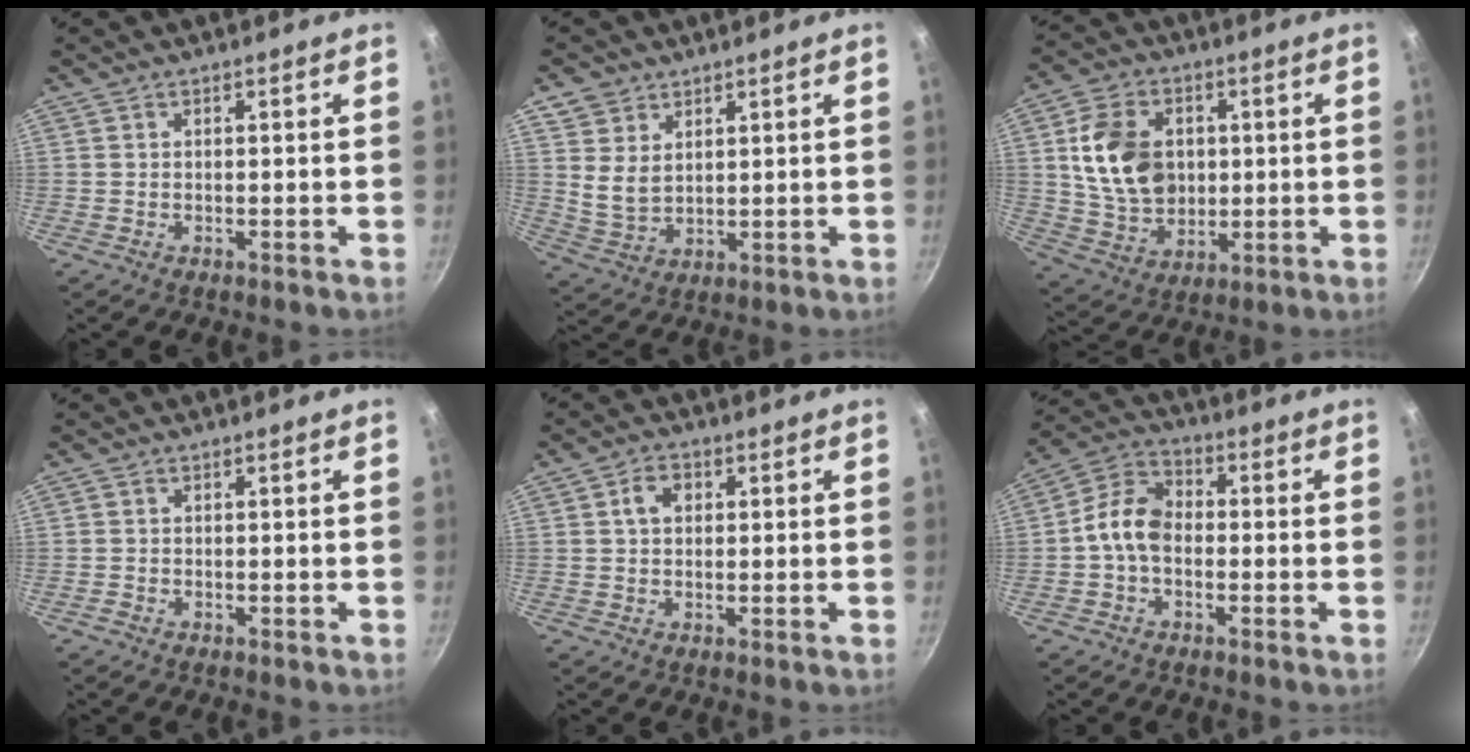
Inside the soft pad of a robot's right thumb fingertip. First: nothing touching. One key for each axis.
{"total": 6.3, "fx": 3.1, "fy": 4.7, "fz": 2.9, "tx": -0.037, "ty": -0.022, "tz": 0.064}
{"total": 14.9, "fx": 2.2, "fy": 11.3, "fz": 9.6, "tx": -0.150, "ty": -0.002, "tz": 0.047}
{"total": 0.6, "fx": -0.5, "fy": 0.4, "fz": 0.0, "tx": -0.001, "ty": 0.002, "tz": -0.010}
{"total": 3.8, "fx": 0.9, "fy": 2.9, "fz": 2.4, "tx": -0.026, "ty": 0.007, "tz": 0.009}
{"total": 8.5, "fx": -1.2, "fy": 5.9, "fz": 6.0, "tx": -0.095, "ty": 0.029, "tz": -0.043}